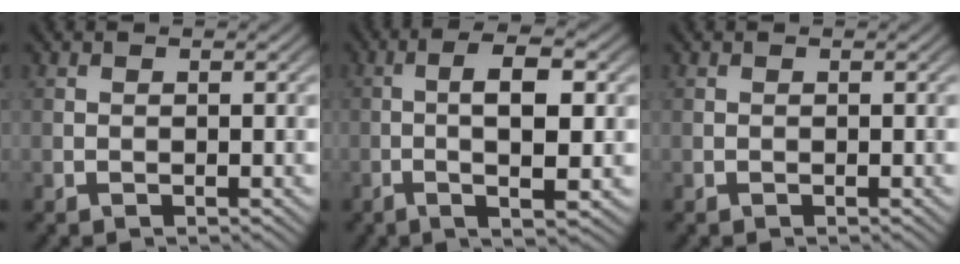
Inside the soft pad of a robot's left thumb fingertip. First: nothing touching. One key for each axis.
{"total": 7.1, "fx": -0.4, "fy": 1.6, "fz": 6.9, "tx": -0.119, "ty": 0.009, "tz": -0.010}
{"total": 0.0}